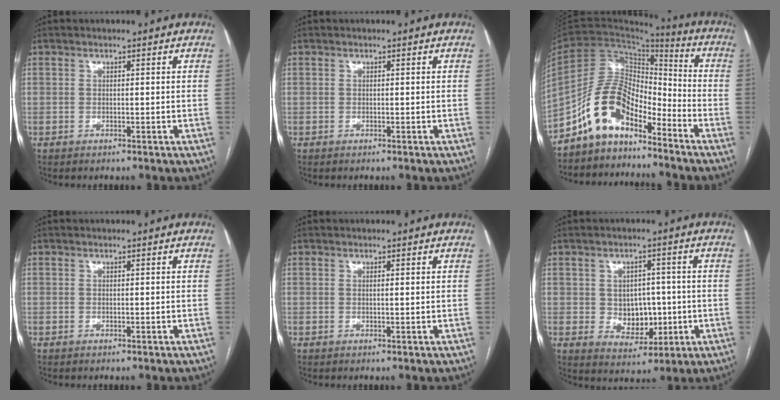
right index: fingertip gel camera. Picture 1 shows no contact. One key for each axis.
{"total": 0.0}
{"total": 11.0, "fx": -8.1, "fy": 4.9, "fz": 5.6, "tx": -0.112, "ty": 0.038, "tz": -0.153}
{"total": 0.0}
{"total": 0.5, "fx": 0.2, "fy": 0.0, "fz": 0.5, "tx": -0.010, "ty": 0.001, "tz": 0.004}
{"total": 7.0, "fx": -0.3, "fy": 5.2, "fz": 4.7, "tx": -0.065, "ty": 0.008, "tz": 0.009}